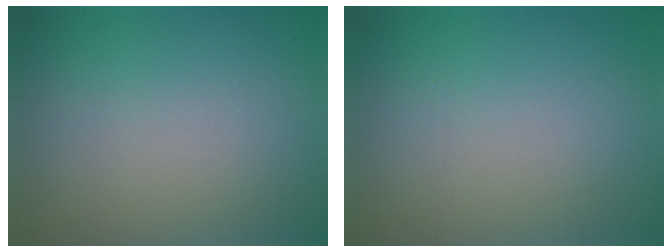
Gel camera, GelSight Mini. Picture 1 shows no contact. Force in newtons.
{"total": 0.0}